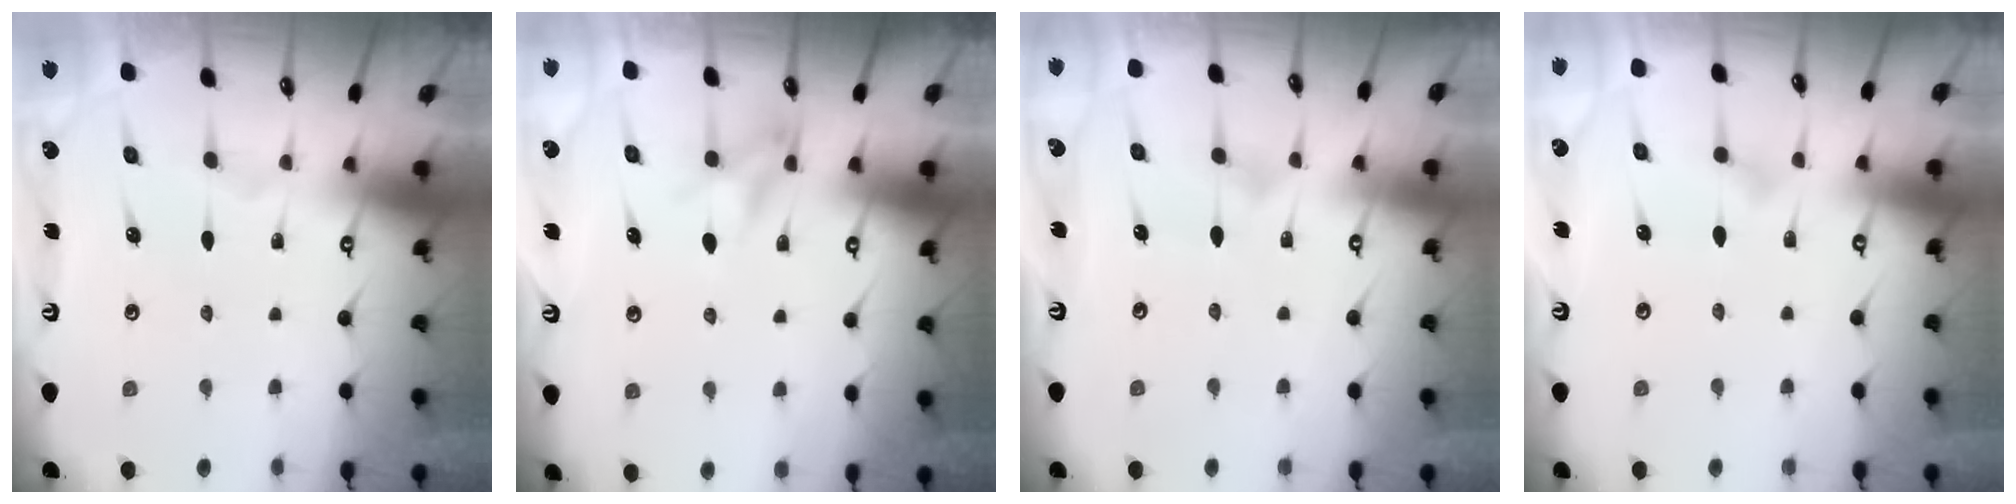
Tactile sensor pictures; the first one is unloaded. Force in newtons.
{"total": 8.7, "press": 8.6, "slide": 1.2}
{"total": 5.6, "press": 5.6, "slide": 0.2}
{"total": 7.5, "press": 7.4, "slide": 1.1}